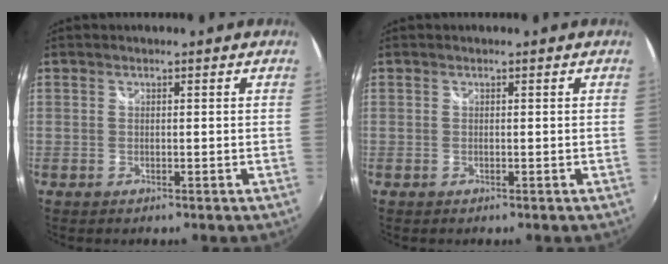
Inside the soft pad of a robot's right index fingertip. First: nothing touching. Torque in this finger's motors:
{"motor_torque": [0.00, 0.01, -0.01, 0.00]}